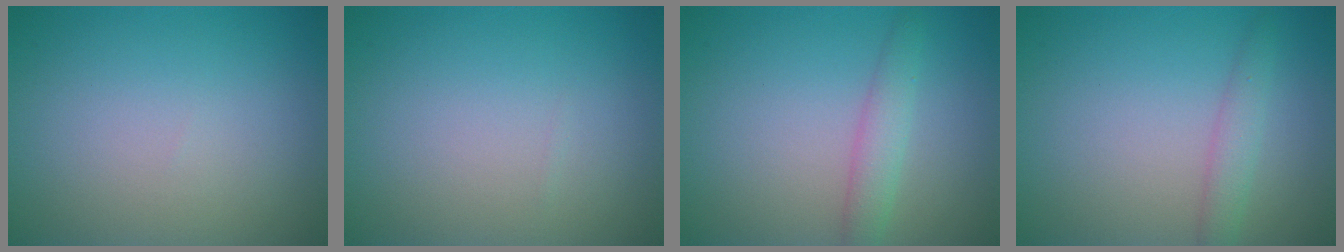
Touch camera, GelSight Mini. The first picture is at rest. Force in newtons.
{"total": 0.0}
{"total": 2.2, "press": 2.2, "slide": 0.1}
{"total": 1.8, "press": 1.8, "slide": 0.0}